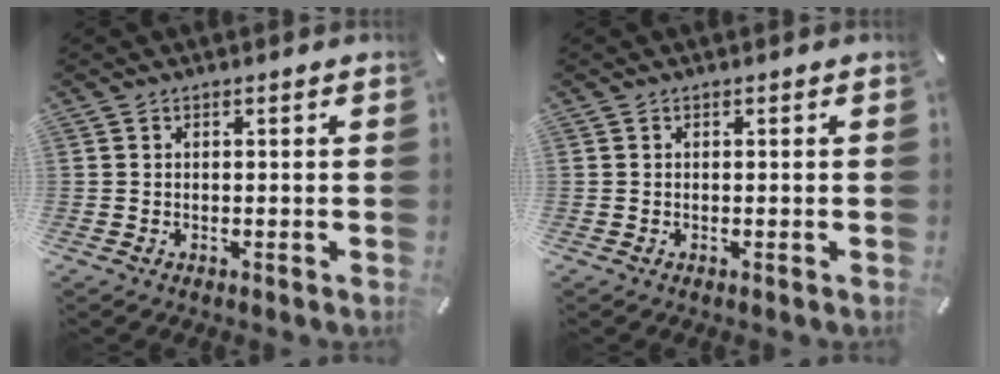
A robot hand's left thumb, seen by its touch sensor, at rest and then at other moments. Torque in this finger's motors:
{"motor_torque": [0.00, 0.00, 0.00, 0.00, 0.00]}